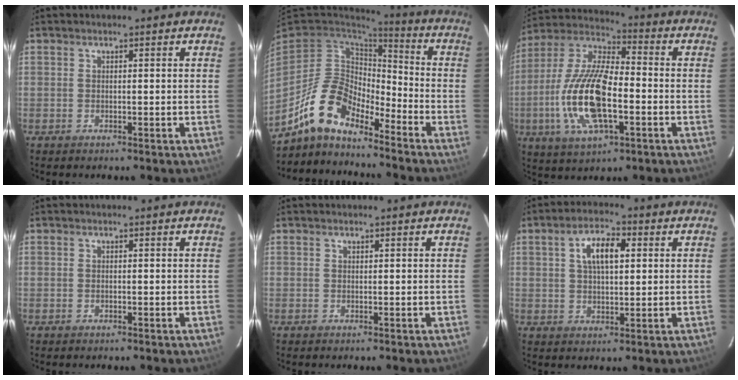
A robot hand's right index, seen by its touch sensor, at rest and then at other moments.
{"total": 12.2, "force": [-9.5, 4.8, 5.8], "torque": [-0.112, 0.014, -0.187]}
{"total": 18.4, "force": [-4.4, 7.0, 16.4], "torque": [-0.342, -0.004, -0.087]}
{"total": 0.0}
{"total": 0.0}
{"total": 7.2, "force": [2.1, 3.5, 6.0], "torque": [-0.107, 0.018, 0.038]}